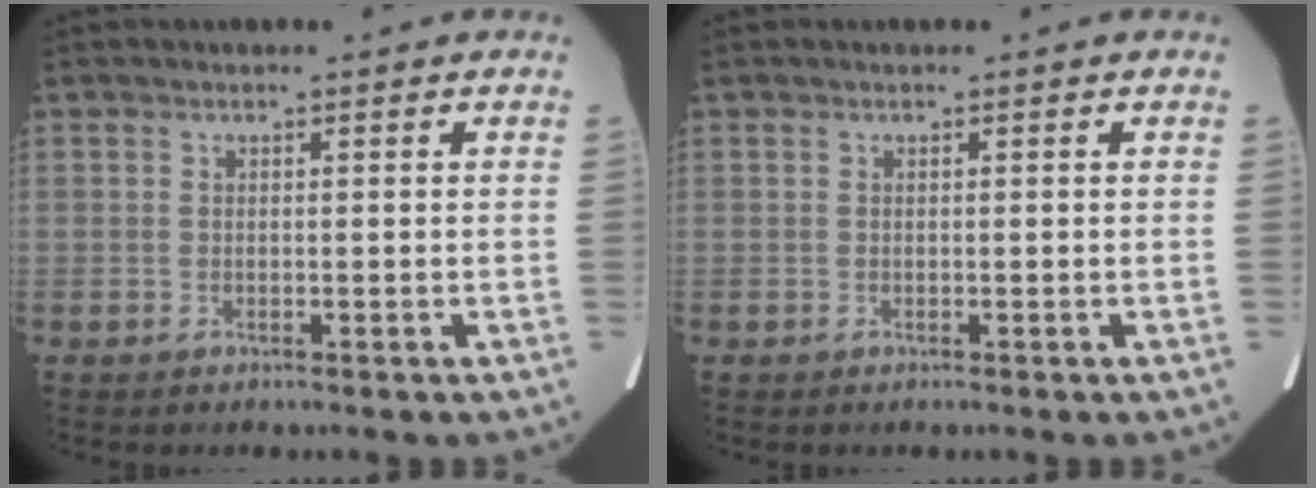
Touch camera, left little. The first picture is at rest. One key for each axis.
{"total": 0.0}